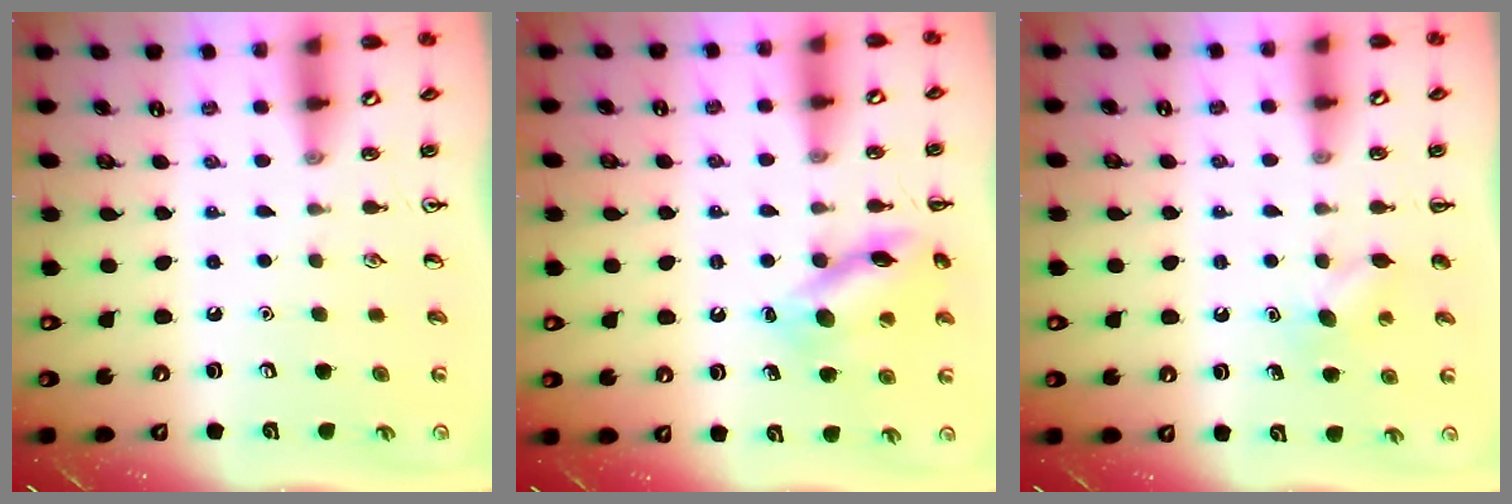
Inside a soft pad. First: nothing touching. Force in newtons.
{"total": 13.4, "press": 13.4, "slide": 0.9}
{"total": 4.6, "press": 4.4, "slide": 1.2}